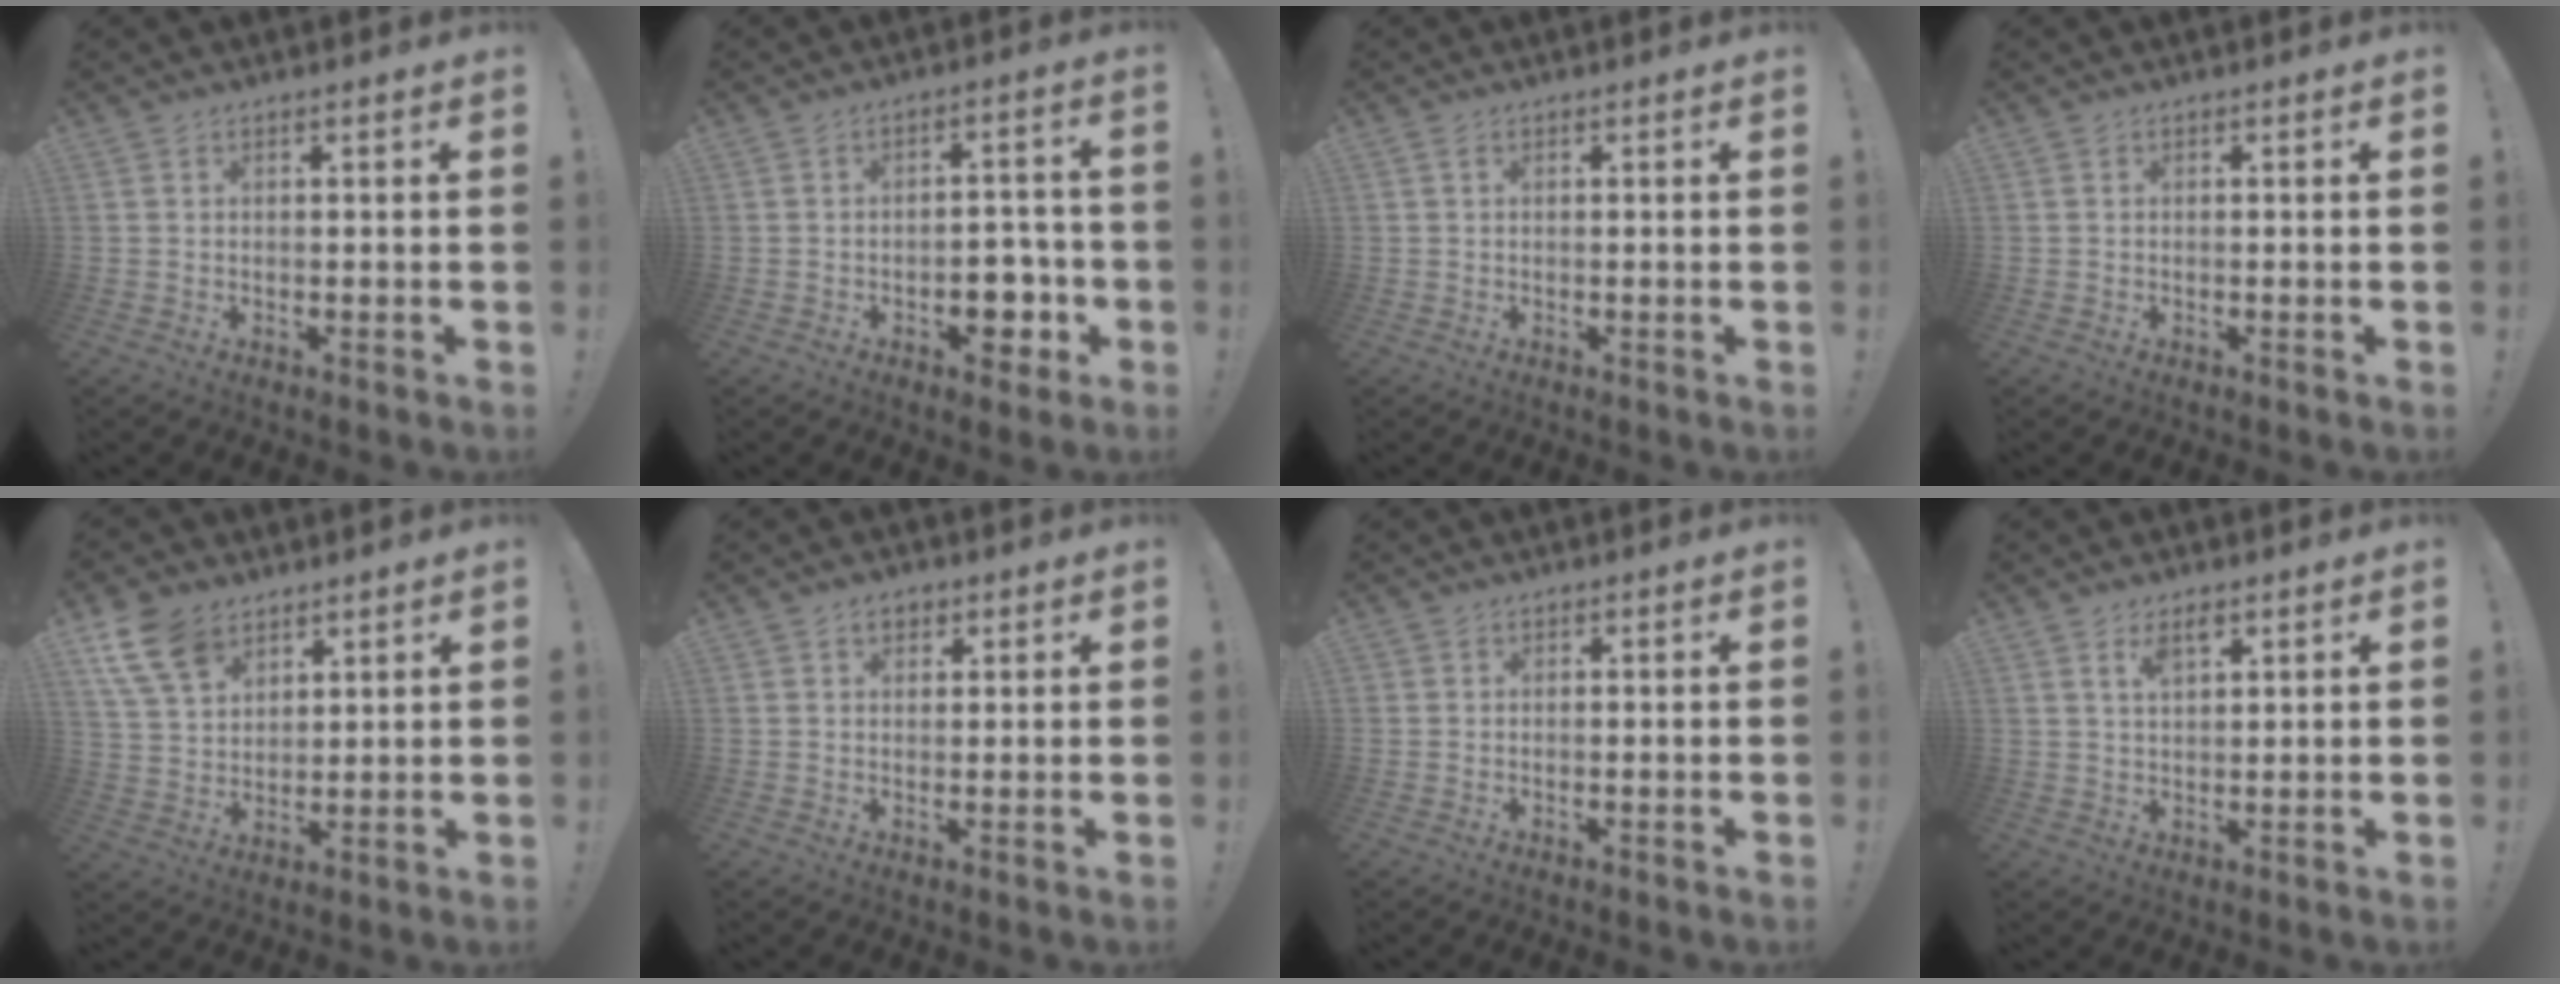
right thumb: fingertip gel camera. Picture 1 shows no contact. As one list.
[{"total": 8.3, "force": [-3.1, 5.4, 5.4], "torque": [-0.056, 0.020, -0.049]}, {"total": 0.8, "force": [0.3, 0.4, 0.7], "torque": [-0.015, 0.002, 0.005]}, {"total": 0.0}, {"total": 11.6, "force": [7.0, 7.3, 5.7], "torque": [-0.108, -0.024, 0.140]}, {"total": 2.7, "force": [1.2, 2.1, 1.3], "torque": [-0.020, 0.002, 0.021]}, {"total": 0.6, "force": [-0.5, 0.3, 0.1], "torque": [-0.008, 0.004, -0.008]}, {"total": 4.0, "force": [2.4, 1.6, 2.7], "torque": [-0.042, -0.008, 0.041]}]